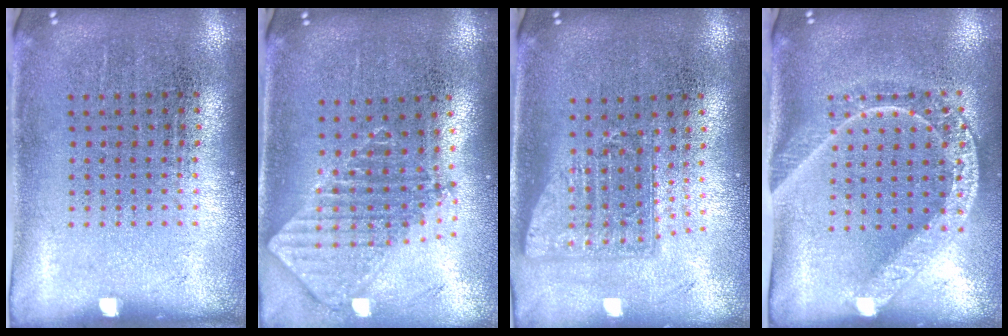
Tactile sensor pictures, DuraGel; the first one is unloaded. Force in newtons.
{"total": 1.9, "press": 1.5, "slide": 1.2}
{"total": 1.6, "press": 1.2, "slide": 1.0}
{"total": 2.1, "press": 1.7, "slide": 1.1}